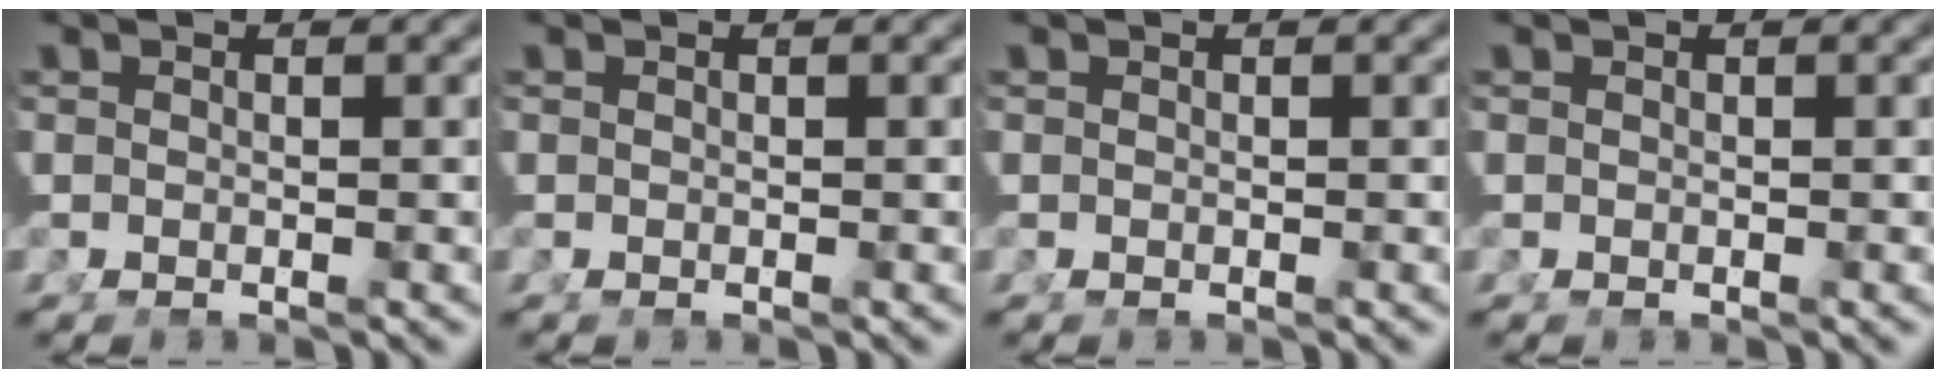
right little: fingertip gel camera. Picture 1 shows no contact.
{"total": 0.0}
{"total": 0.0}
{"total": 0.0}